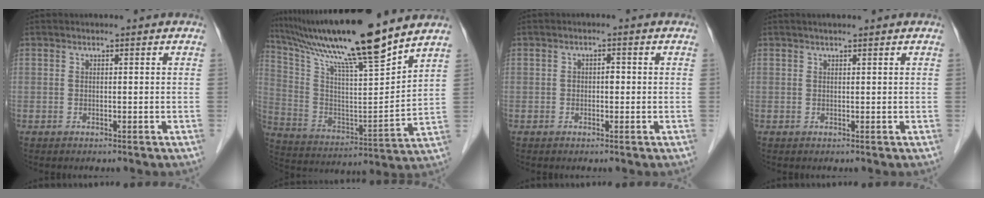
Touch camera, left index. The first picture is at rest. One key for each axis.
{"total": 19.9, "fx": 16.5, "fy": -0.3, "fz": 11.2, "tx": -0.207, "ty": -0.005, "tz": 0.286}
{"total": 1.2, "fx": -0.1, "fy": 0.7, "fz": 1.0, "tx": -0.012, "ty": 0.004, "tz": -0.004}
{"total": 1.9, "fx": 1.5, "fy": 0.1, "fz": 1.1, "tx": -0.014, "ty": 0.016, "tz": 0.025}